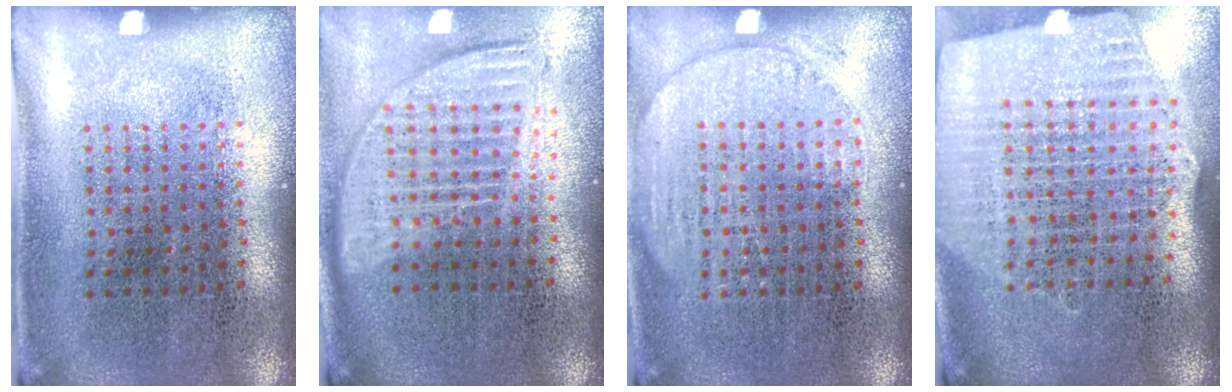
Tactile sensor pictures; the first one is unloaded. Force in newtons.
{"total": 1.8, "press": 1.5, "slide": 0.9}
{"total": 1.6, "press": 1.6, "slide": 0.0}
{"total": 2.6, "press": 2.2, "slide": 1.4}